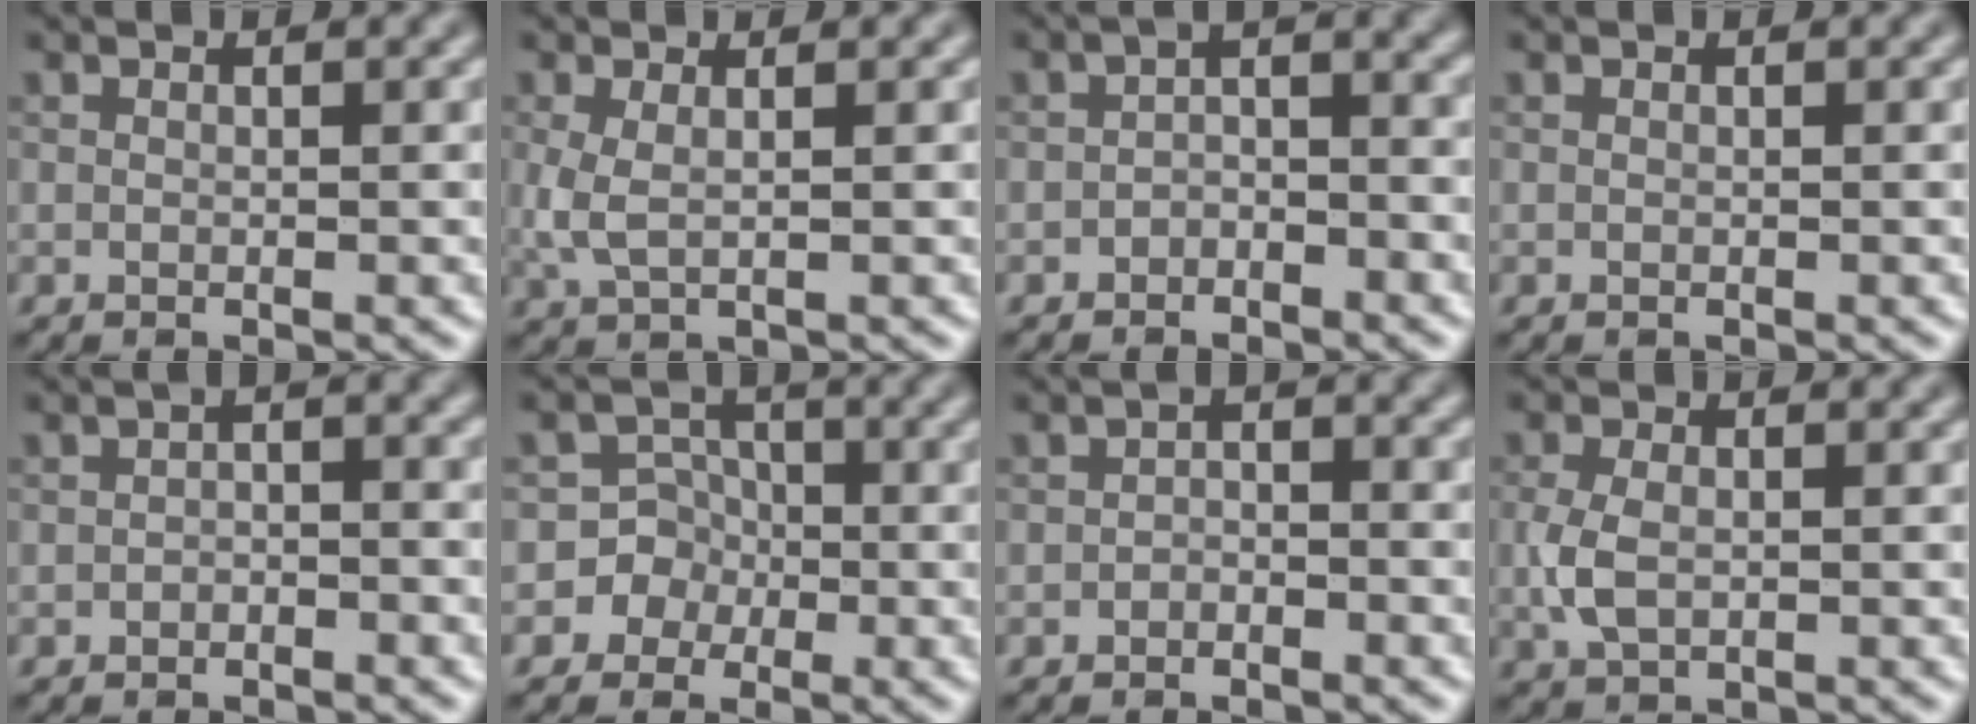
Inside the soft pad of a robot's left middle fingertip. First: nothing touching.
{"total": 2.1, "force": [0.2, 1.0, 1.9], "torque": [-0.051, 0.000, 0.005]}
{"total": 2.0, "force": [-1.1, 1.1, 1.3], "torque": [-0.023, 0.008, -0.025]}
{"total": 0.0}
{"total": 1.5, "force": [-0.6, 0.8, 1.1], "torque": [-0.021, 0.005, -0.013]}
{"total": 5.4, "force": [-2.0, 5.1, -0.1], "torque": [0.031, 0.018, -0.052]}
{"total": 1.3, "force": [-0.7, 0.8, 0.7], "torque": [-0.014, 0.005, -0.016]}
{"total": 2.7, "force": [-0.2, 1.8, 2.0], "torque": [-0.053, -0.003, -0.003]}